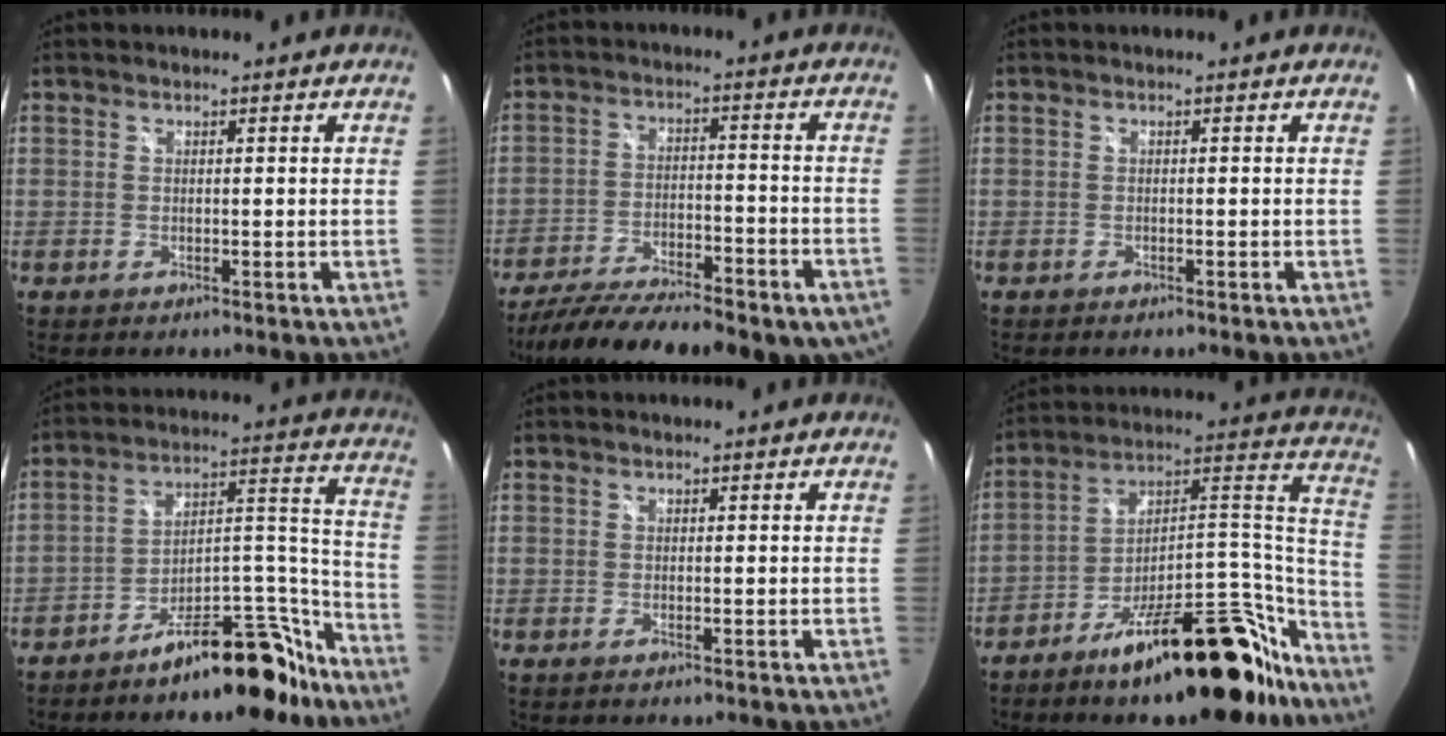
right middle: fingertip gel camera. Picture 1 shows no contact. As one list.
[{"total": 25.3, "force": [-19.5, 7.7, 14.1], "torque": [-0.243, -0.048, -0.269]}, {"total": 0.9, "force": [-0.8, 0.3, 0.3], "torque": [-0.009, 0.000, -0.011]}, {"total": 16.1, "force": [-13.1, 5.1, 7.8], "torque": [-0.102, 0.065, -0.186]}, {"total": 0.0}, {"total": 26.9, "force": [-20.4, 8.8, 15.3], "torque": [-0.167, 0.059, -0.292]}]